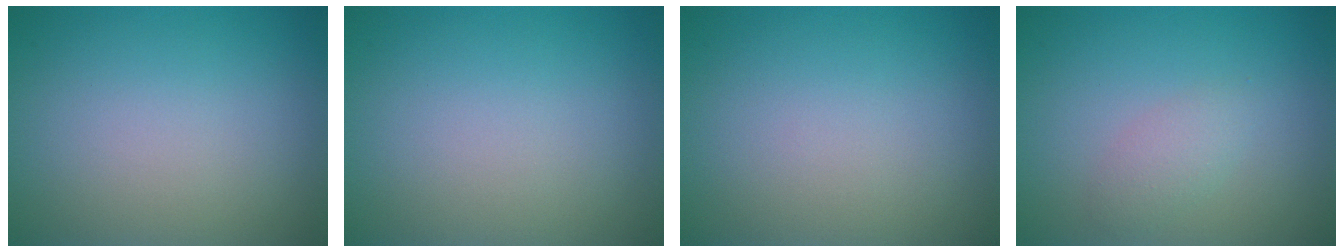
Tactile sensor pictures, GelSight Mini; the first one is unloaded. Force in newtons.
{"total": 0.0}
{"total": 0.0}
{"total": 1.6, "press": 1.6, "slide": 0.0}